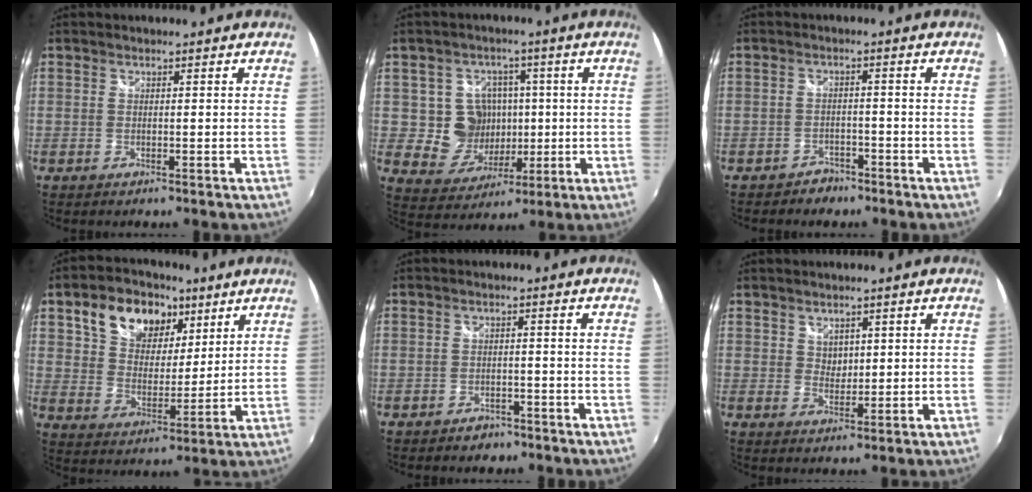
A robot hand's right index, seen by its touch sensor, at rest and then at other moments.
{"total": 9.7, "force": [0.4, 9.3, 2.7], "torque": [-0.070, 0.007, 0.017]}
{"total": 4.1, "force": [-3.3, 2.3, 0.2], "torque": [-0.016, 0.009, -0.053]}
{"total": 14.6, "force": [7.9, 9.5, 7.8], "torque": [-0.157, 0.039, 0.140]}
{"total": 3.8, "force": [-3.1, 2.3, 0.6], "torque": [-0.021, 0.001, -0.045]}
{"total": 2.1, "force": [1.2, 1.7, 0.5], "torque": [-0.001, 0.001, 0.022]}